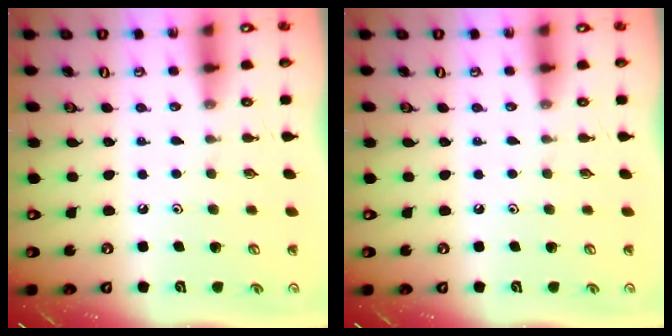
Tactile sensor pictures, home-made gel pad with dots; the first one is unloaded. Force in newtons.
{"total": 0.0}